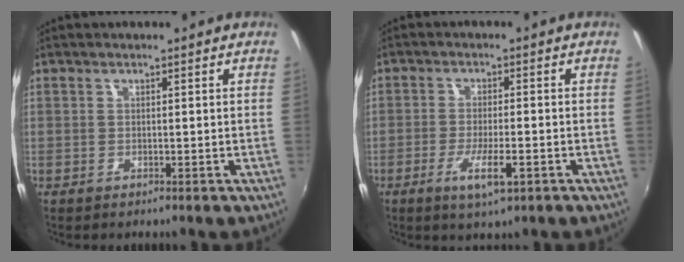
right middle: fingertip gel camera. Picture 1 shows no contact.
{"total": 5.8, "force": [-3.2, 0.9, 4.7], "torque": [-0.100, -0.013, -0.057]}